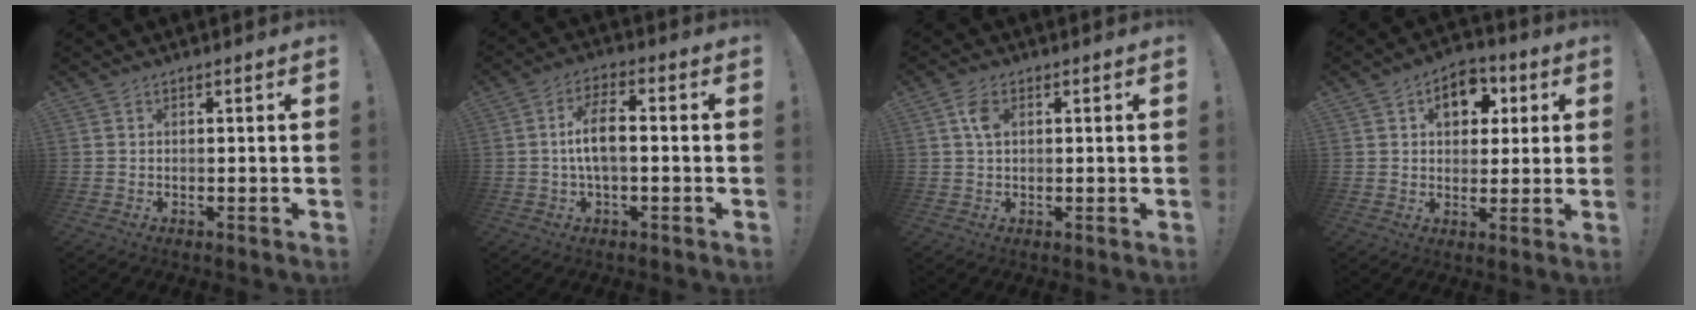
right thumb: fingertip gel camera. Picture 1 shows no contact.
{"total": 8.4, "force": [-0.4, 3.2, 7.8], "torque": [-0.142, 0.004, -0.008]}
{"total": 4.3, "force": [1.2, 2.5, 3.3], "torque": [-0.055, 0.002, 0.019]}
{"total": 10.6, "force": [3.4, 7.8, 6.3], "torque": [-0.078, -0.001, 0.060]}